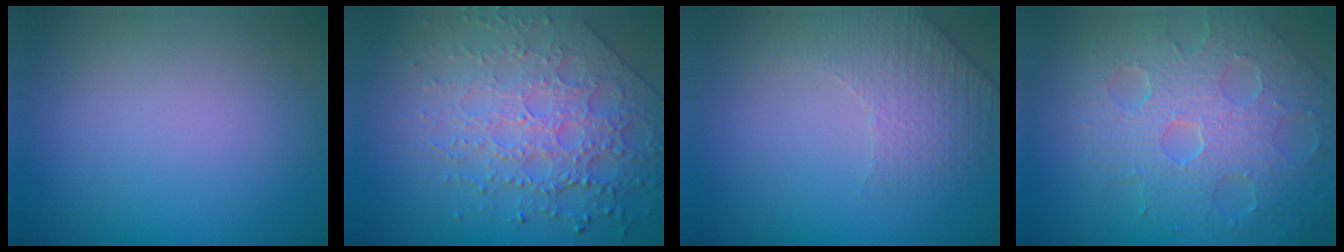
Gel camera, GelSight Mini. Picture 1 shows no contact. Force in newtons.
{"total": 7.6, "press": 5.5, "slide": 5.2}
{"total": 1.9, "press": 1.6, "slide": 1.0}
{"total": 8.2, "press": 5.6, "slide": 6.0}